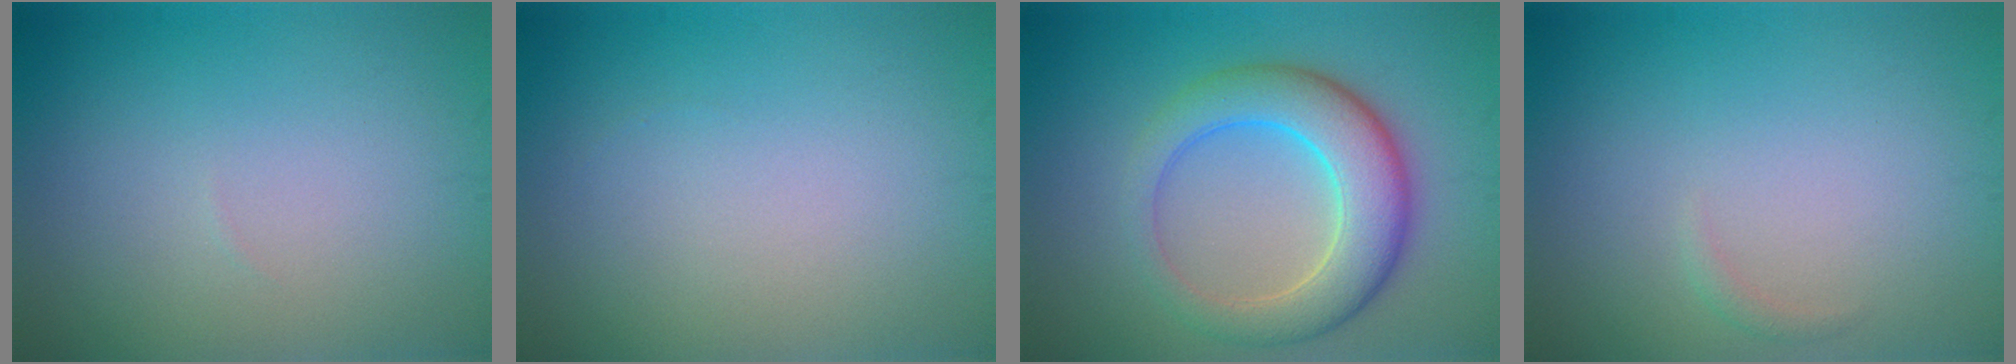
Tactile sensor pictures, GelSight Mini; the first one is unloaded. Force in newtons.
{"total": 0.0}
{"total": 6.7, "press": 6.7, "slide": 0.2}
{"total": 0.6, "press": 0.6, "slide": 0.1}